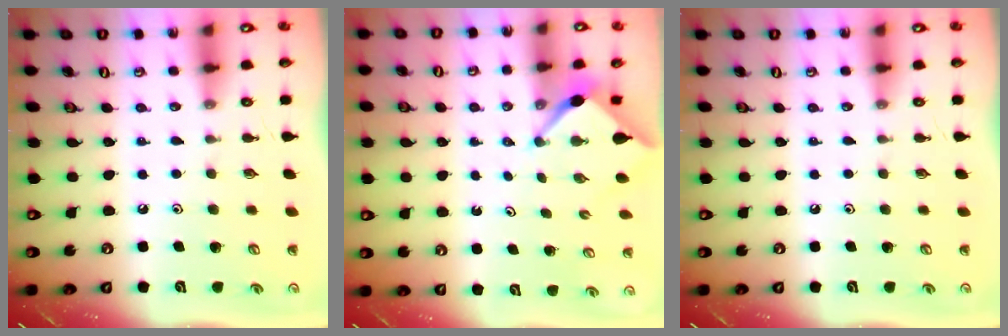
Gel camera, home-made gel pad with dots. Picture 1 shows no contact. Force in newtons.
{"total": 2.7, "press": 2.6, "slide": 0.3}
{"total": 0.0}